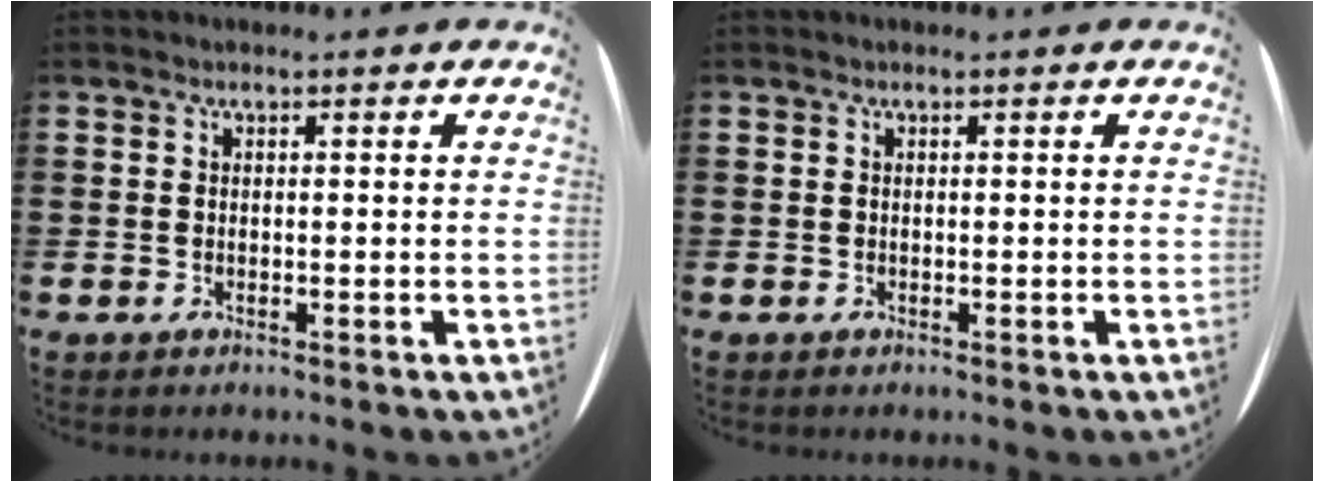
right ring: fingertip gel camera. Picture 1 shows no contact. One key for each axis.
{"total": 0.0}